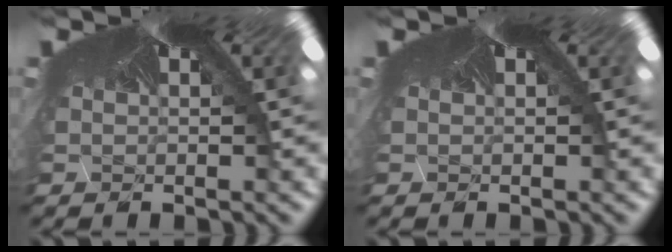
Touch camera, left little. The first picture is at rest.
{"total": 0.0}